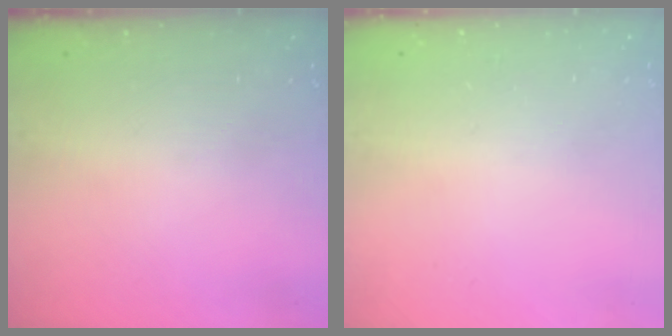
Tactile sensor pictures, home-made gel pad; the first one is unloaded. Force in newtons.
{"total": 2.4, "press": 2.4, "slide": 0.2}